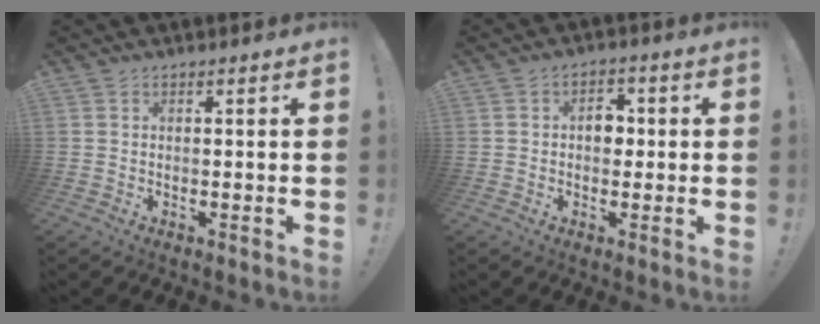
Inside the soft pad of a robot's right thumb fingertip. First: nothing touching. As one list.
[{"total": 5.6, "force": [-0.1, 4.2, 3.7], "torque": [-0.043, 0.007, -0.008]}]